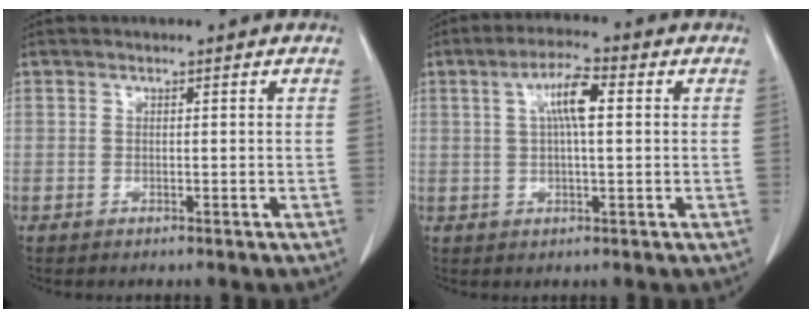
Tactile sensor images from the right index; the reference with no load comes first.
{"total": 6.0, "force": [1.4, 1.0, 5.8], "torque": [-0.108, 0.014, 0.025]}